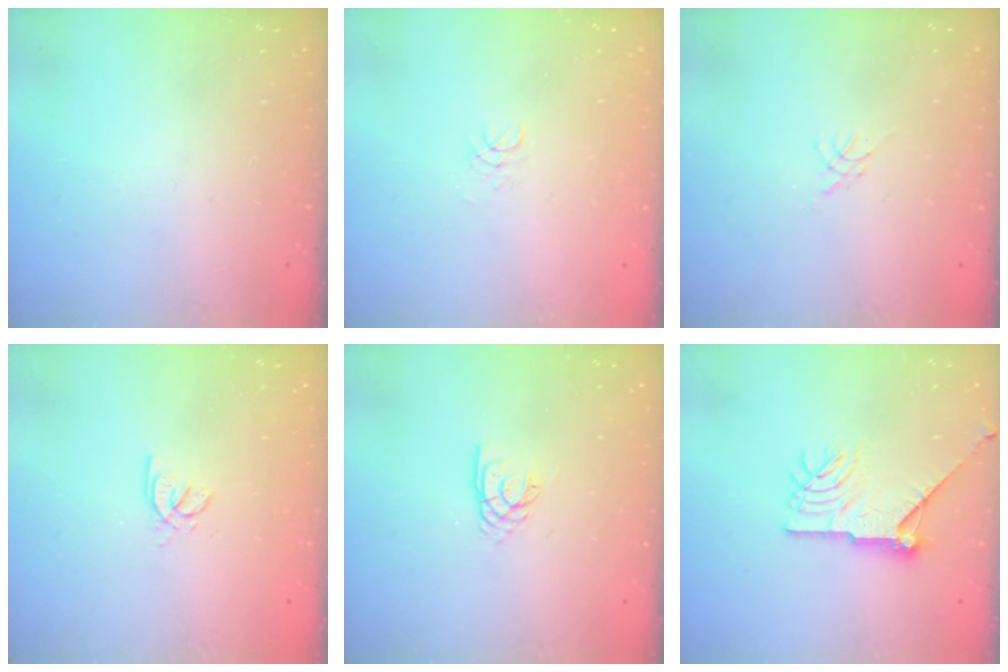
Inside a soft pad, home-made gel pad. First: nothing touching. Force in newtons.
{"total": 1.7, "press": 1.7, "slide": 0.2}
{"total": 0.0}
{"total": 1.9, "press": 1.8, "slide": 0.4}
{"total": 1.9, "press": 1.9, "slide": 0.2}
{"total": 12.6, "press": 12.6, "slide": 0.4}